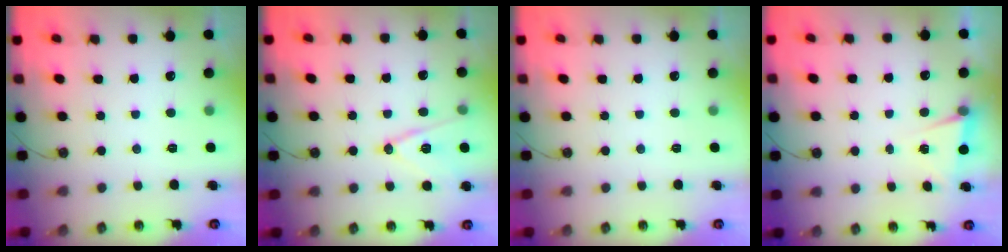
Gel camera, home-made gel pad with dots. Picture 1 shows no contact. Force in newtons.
{"total": 12.1, "press": 11.6, "slide": 3.5}
{"total": 0.0}
{"total": 3.8, "press": 2.2, "slide": 3.2}